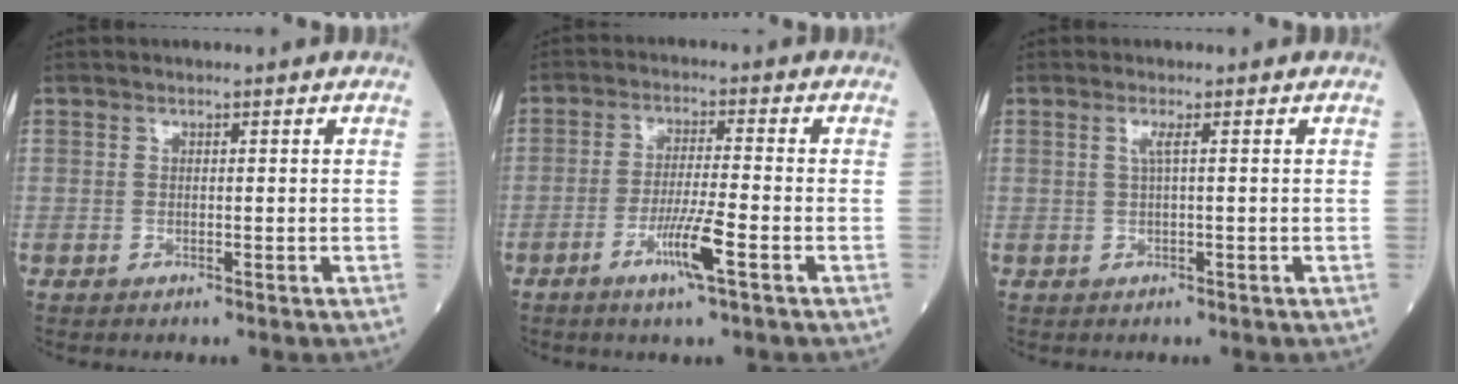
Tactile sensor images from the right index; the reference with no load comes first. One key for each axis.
{"total": 6.2, "fx": -2.9, "fy": -0.3, "fz": 5.5, "tx": -0.106, "ty": -0.011, "tz": -0.055}
{"total": 1.3, "fx": 0.4, "fy": -0.3, "fz": 1.2, "tx": -0.031, "ty": 0.001, "tz": 0.006}